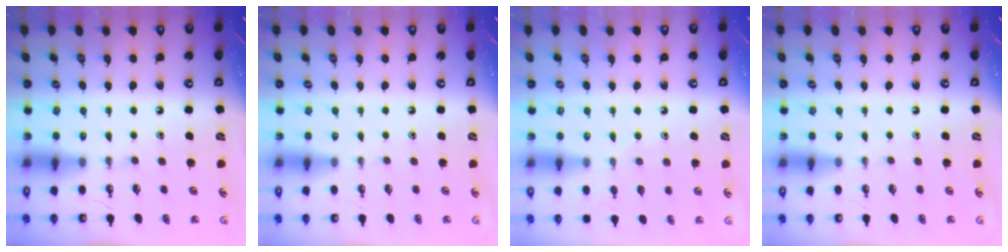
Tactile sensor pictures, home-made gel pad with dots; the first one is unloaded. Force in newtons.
{"total": 0.0}
{"total": 6.6, "press": 6.5, "slide": 0.6}
{"total": 0.0}